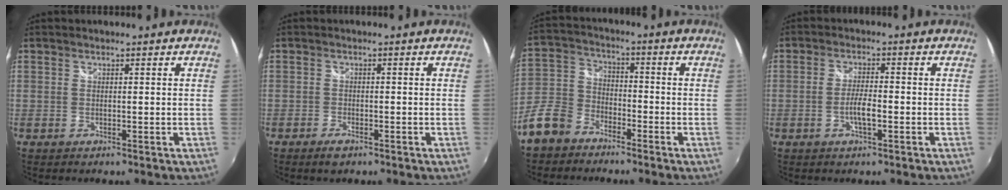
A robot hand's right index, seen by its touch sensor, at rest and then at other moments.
{"total": 2.5, "force": [-1.8, 1.1, 1.4], "torque": [-0.035, -0.003, -0.034]}
{"total": 12.1, "force": [-8.1, 7.8, 4.7], "torque": [-0.128, 0.024, -0.160]}
{"total": 3.9, "force": [-1.4, 0.7, 3.5], "torque": [-0.070, 0.000, -0.026]}